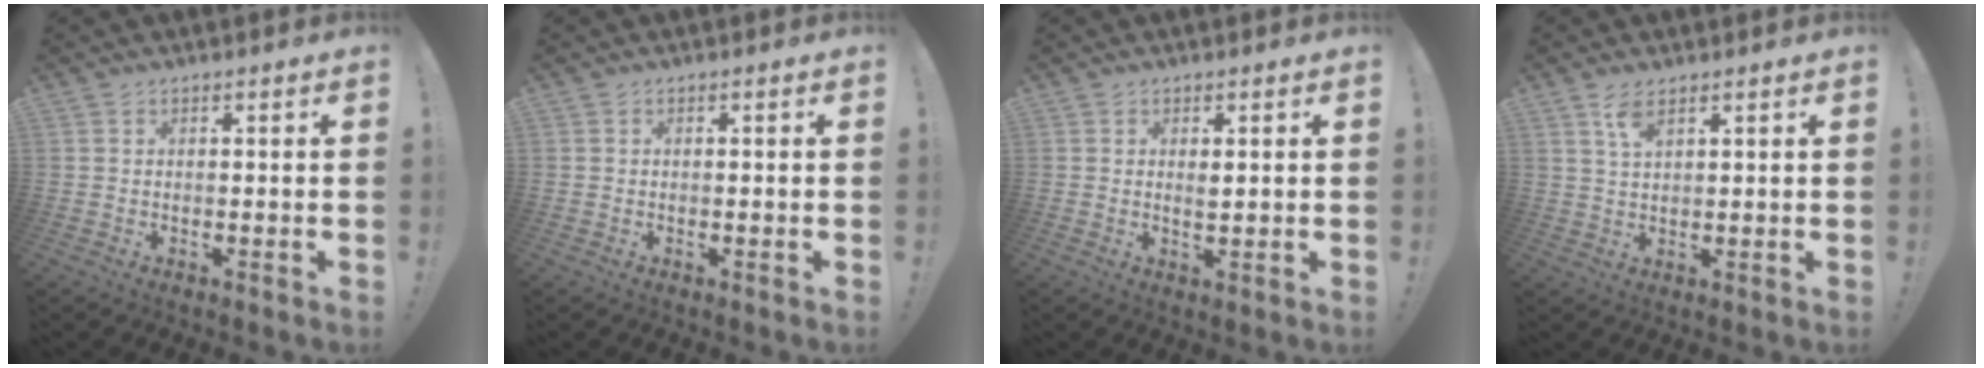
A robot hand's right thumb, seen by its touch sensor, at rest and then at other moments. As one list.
[{"total": 0.0}, {"total": 1.7, "force": [0.7, 0.6, 1.5], "torque": [-0.006, -0.010, 0.007]}, {"total": 4.3, "force": [2.6, 1.7, 3.0], "torque": [-0.052, -0.010, 0.043]}]